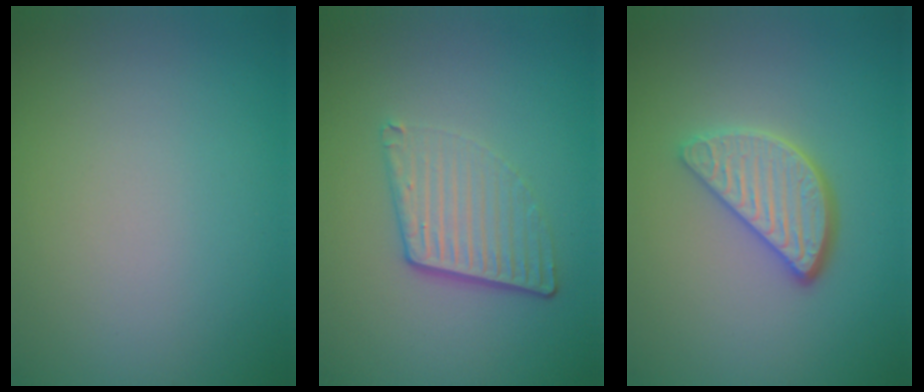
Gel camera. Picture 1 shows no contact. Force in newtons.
{"total": 4.1, "press": 2.7, "slide": 3.1}
{"total": 3.9, "press": 3.1, "slide": 2.4}